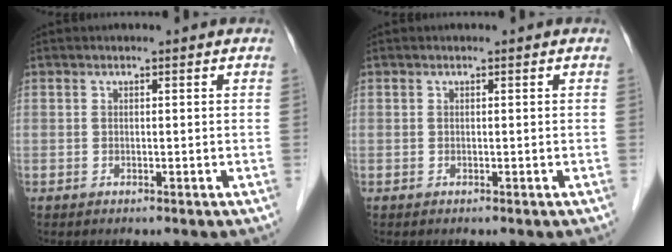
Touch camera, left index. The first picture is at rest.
{"total": 0.0}